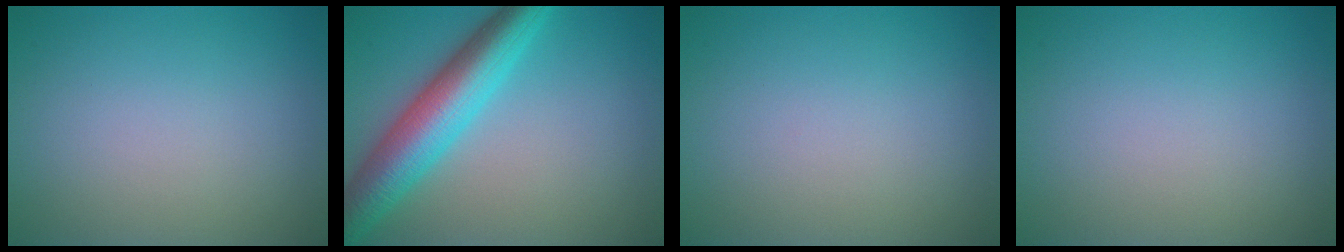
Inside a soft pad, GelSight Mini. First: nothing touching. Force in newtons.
{"total": 7.8, "press": 7.8, "slide": 0.2}
{"total": 0.0}
{"total": 0.0}